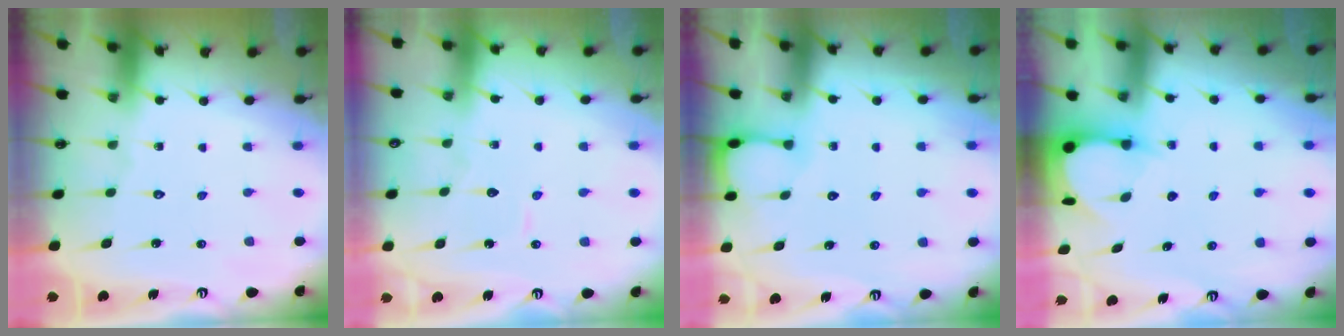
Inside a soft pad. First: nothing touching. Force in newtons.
{"total": 4.0, "press": 4.0, "slide": 0.2}
{"total": 3.3, "press": 3.3, "slide": 0.4}
{"total": 3.6, "press": 3.5, "slide": 0.6}